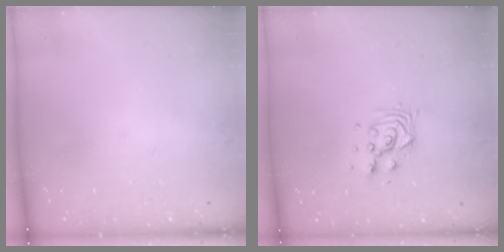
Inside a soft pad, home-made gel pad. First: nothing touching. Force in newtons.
{"total": 5.9, "press": 5.9, "slide": 0.4}